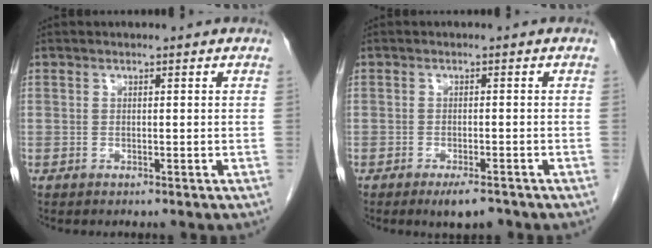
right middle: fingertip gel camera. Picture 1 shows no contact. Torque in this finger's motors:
{"motor_torque": [0.00, 0.00, 0.00, 0.03]}